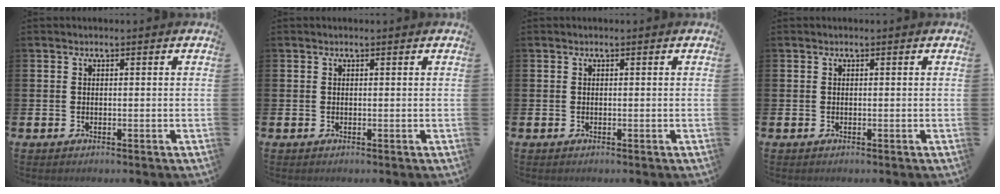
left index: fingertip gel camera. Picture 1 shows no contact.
{"total": 0.0}
{"total": 0.0}
{"total": 0.0}